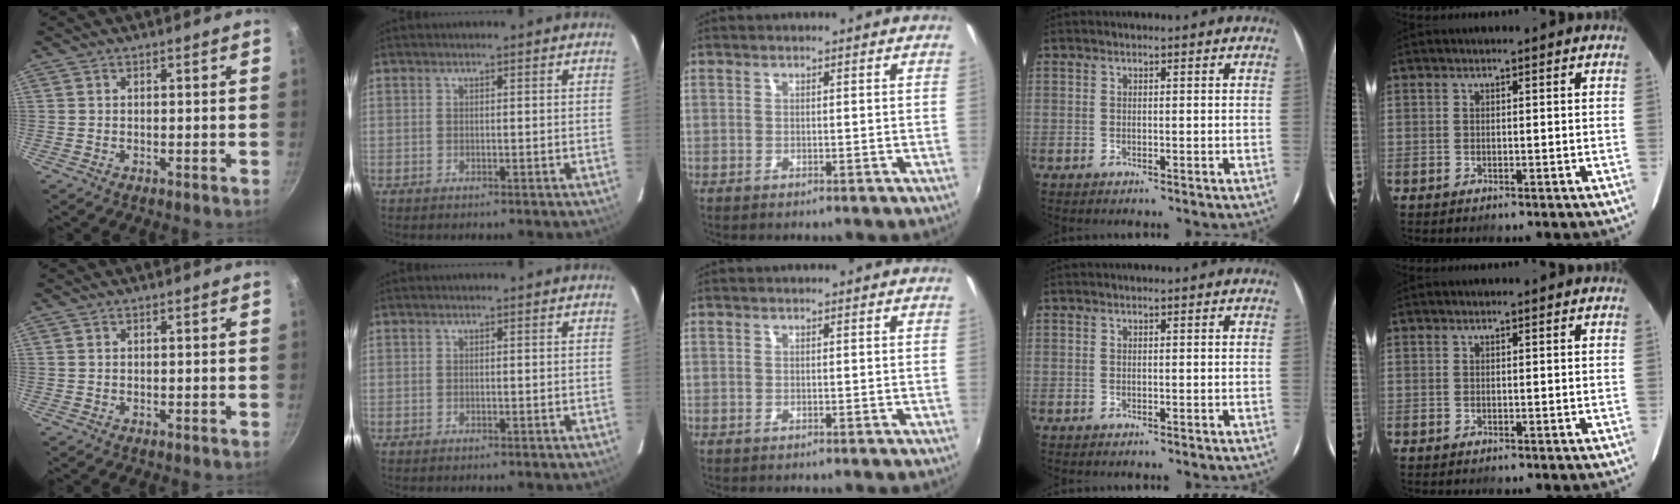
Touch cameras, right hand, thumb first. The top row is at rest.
{}